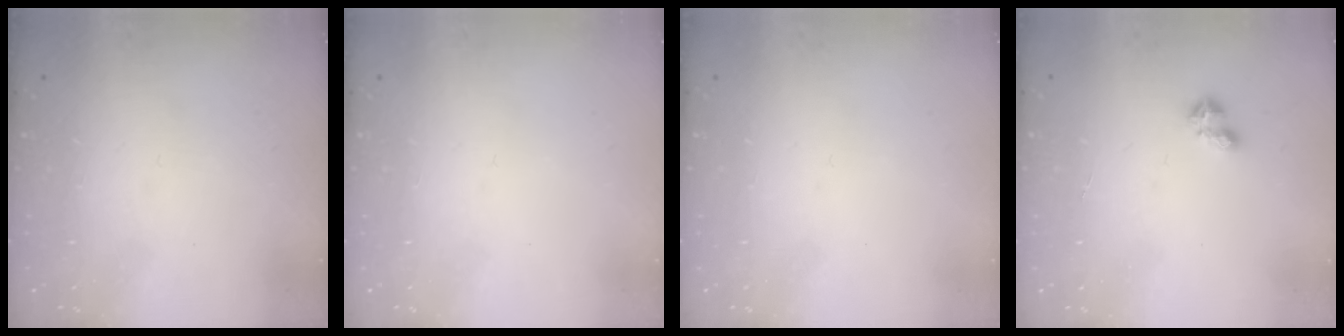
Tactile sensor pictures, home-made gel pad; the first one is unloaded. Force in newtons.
{"total": 0.0}
{"total": 0.0}
{"total": 1.9, "press": 1.9, "slide": 0.4}